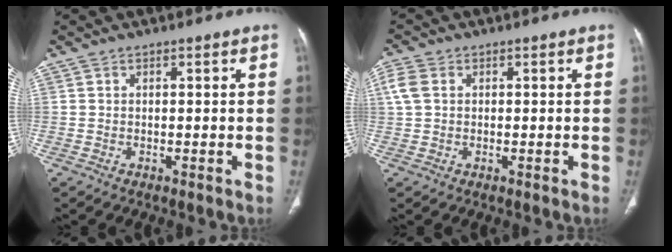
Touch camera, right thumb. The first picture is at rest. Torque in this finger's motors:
{"motor_torque": [0.05, 0.01, -0.03, 0.20, 0.02]}